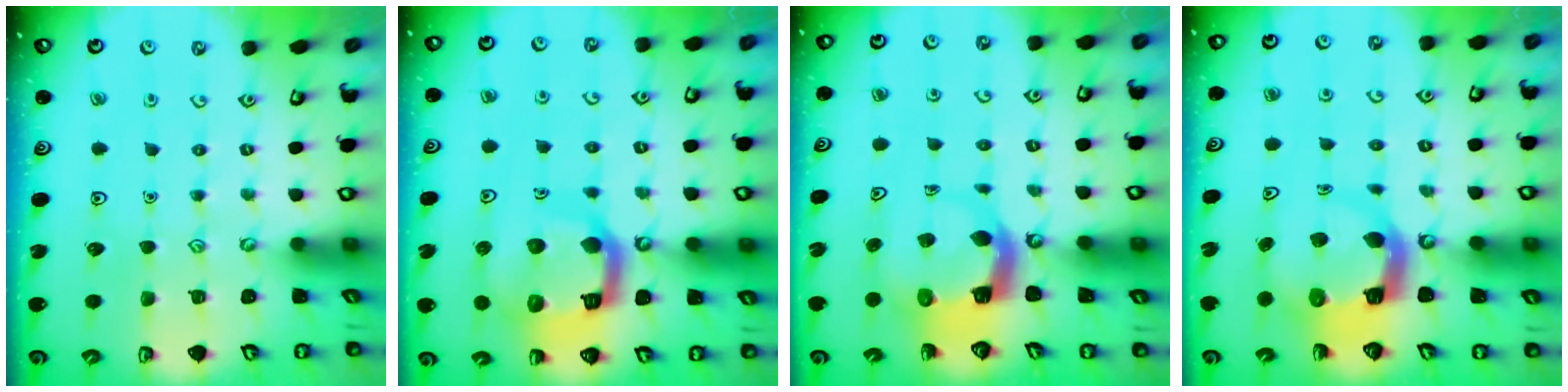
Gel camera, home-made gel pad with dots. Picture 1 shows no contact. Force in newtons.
{"total": 16.4, "press": 16.3, "slide": 2.0}
{"total": 5.0, "press": 5.0, "slide": 0.6}
{"total": 5.9, "press": 5.8, "slide": 1.0}